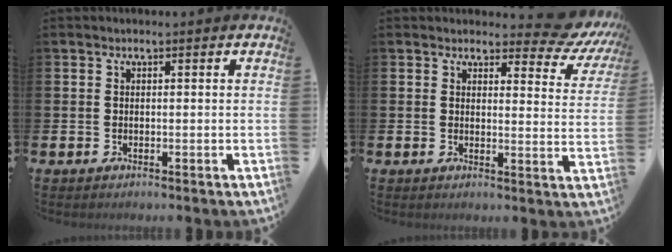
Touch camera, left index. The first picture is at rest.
{"total": 4.7, "force": [4.0, 1.9, 1.5], "torque": [-0.021, -0.030, 0.064]}